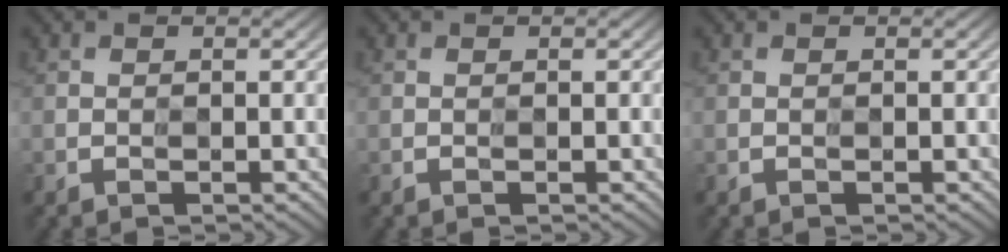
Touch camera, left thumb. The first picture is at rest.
{"total": 0.0}
{"total": 0.0}